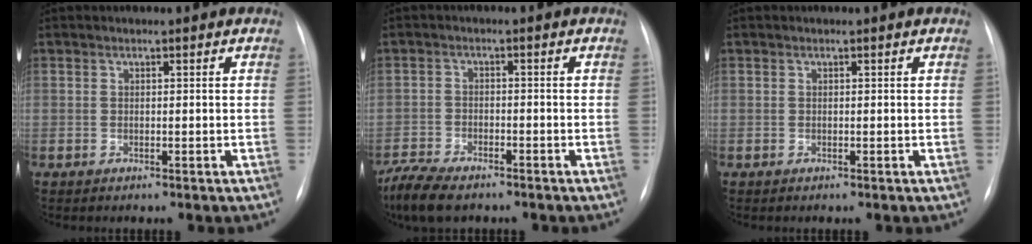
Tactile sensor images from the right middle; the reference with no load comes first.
{"total": 7.7, "force": [-6.1, 2.4, 4.0], "torque": [-0.079, -0.016, -0.110]}
{"total": 0.0}